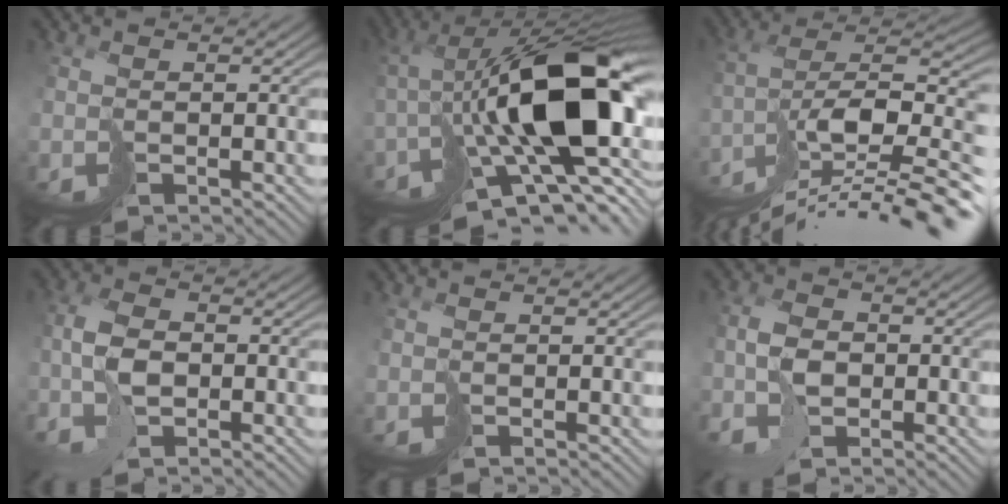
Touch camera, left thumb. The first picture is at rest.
{"total": 18.9, "force": [-2.4, 8.3, 16.8], "torque": [-0.282, -0.003, -0.027]}
{"total": 16.3, "force": [-11.0, 4.5, 11.0], "torque": [-0.186, 0.006, -0.171]}
{"total": 5.0, "force": [-1.4, 2.5, 4.0], "torque": [-0.091, 0.007, -0.038]}
{"total": 0.0}
{"total": 3.9, "force": [-1.1, 2.6, 2.6], "torque": [-0.054, 0.004, -0.031]}